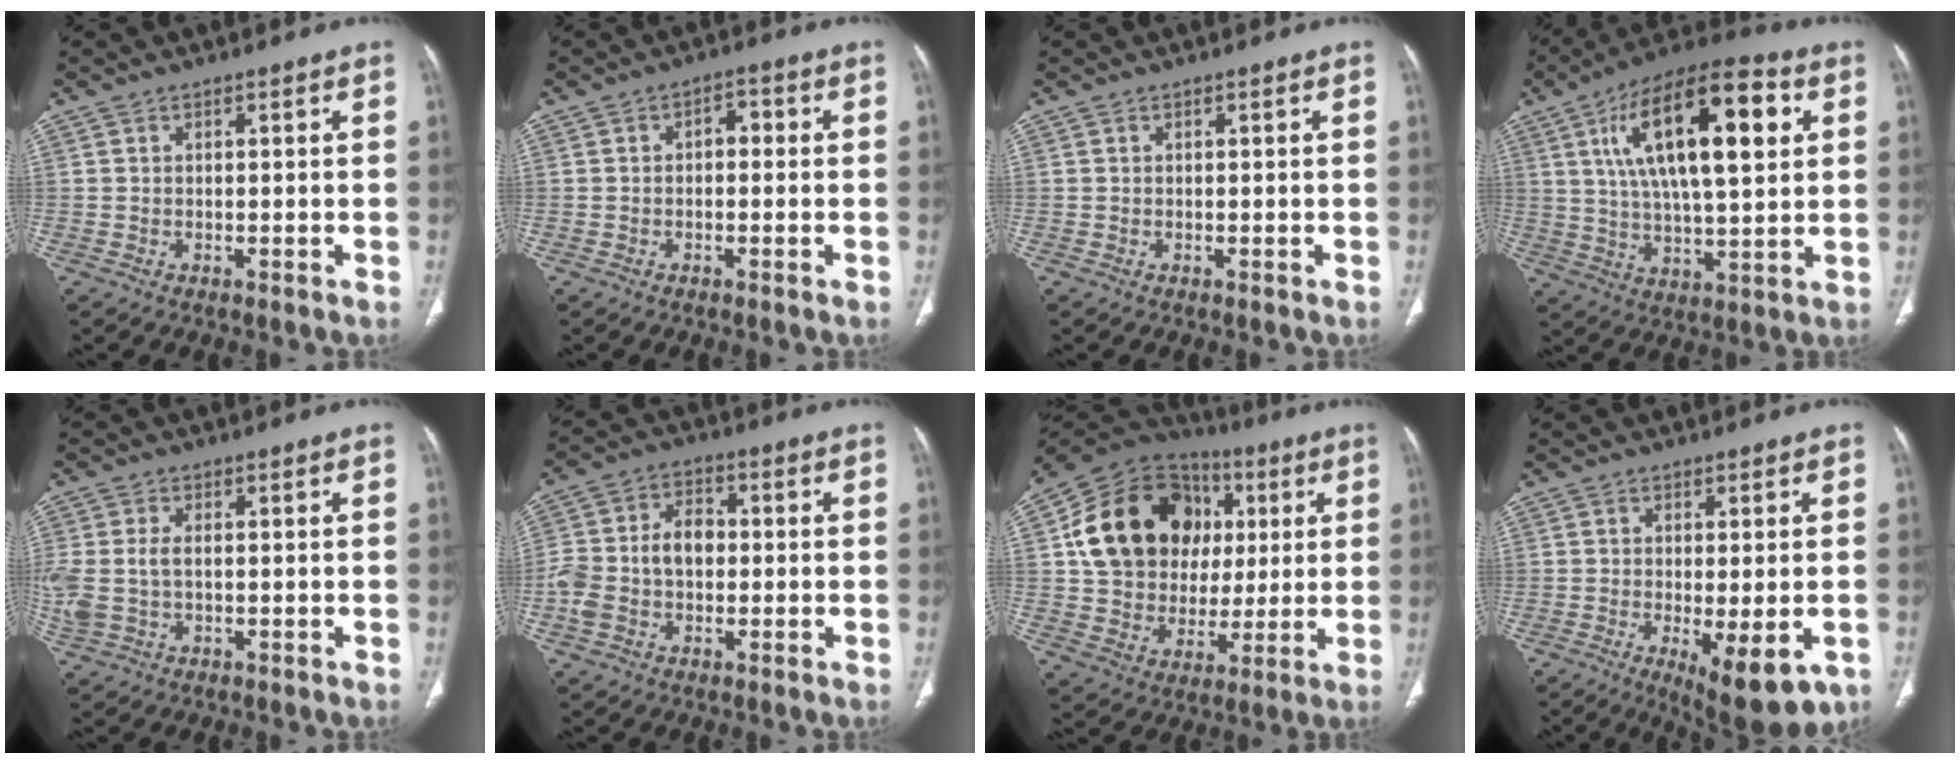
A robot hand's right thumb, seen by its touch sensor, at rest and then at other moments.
{"total": 2.8, "force": [-0.1, 1.8, 2.2], "torque": [-0.020, 0.012, -0.008]}
{"total": 0.0}
{"total": 22.4, "force": [6.7, 8.4, 19.6], "torque": [-0.315, 0.001, 0.105]}
{"total": 7.0, "force": [-0.1, 4.3, 5.5], "torque": [-0.147, 0.011, 0.004]}
{"total": 10.3, "force": [-0.9, 7.1, 7.4], "torque": [-0.146, 0.033, -0.023]}
{"total": 23.2, "force": [4.8, 18.7, 12.9], "torque": [-0.193, 0.030, 0.092]}
{"total": 11.3, "force": [-4.2, 4.0, 9.7], "torque": [-0.136, -0.014, -0.053]}